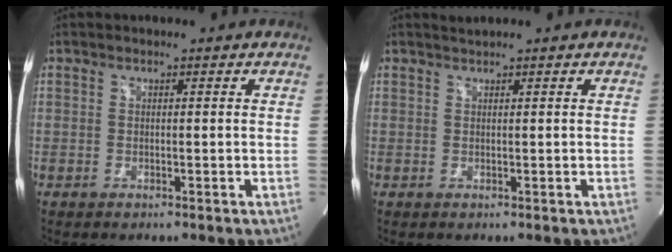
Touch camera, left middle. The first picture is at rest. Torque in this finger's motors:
{"motor_torque": [-0.06, -0.17, -0.05, -0.01]}